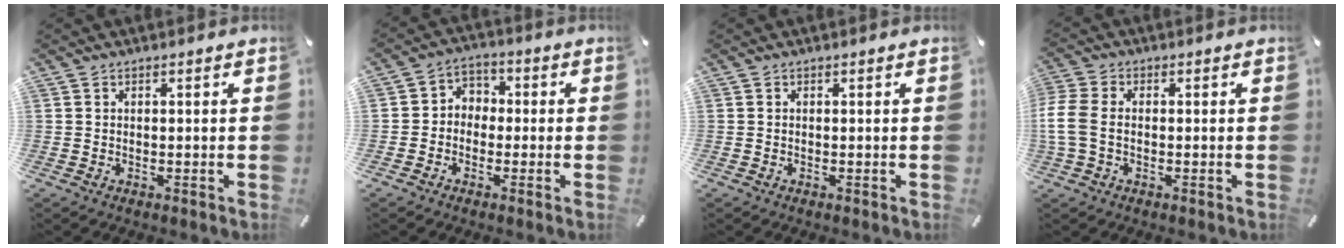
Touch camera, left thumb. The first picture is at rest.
{"total": 4.5, "force": [-2.4, 3.7, 0.9], "torque": [-0.018, 0.016, -0.048]}
{"total": 0.0}
{"total": 6.3, "force": [-1.1, 4.2, 4.7], "torque": [-0.111, 0.001, -0.020]}